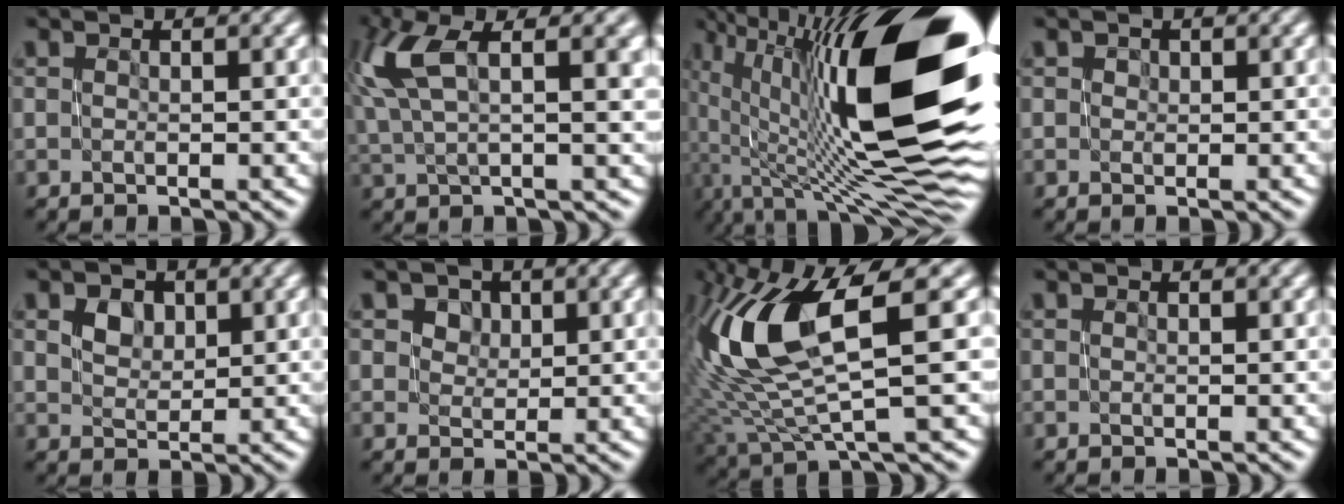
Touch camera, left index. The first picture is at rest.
{"total": 9.1, "force": [3.6, 3.0, 7.8], "torque": [-0.161, 0.020, 0.067]}
{"total": 18.2, "force": [3.1, 6.1, 16.8], "torque": [-0.266, 0.021, 0.049]}
{"total": 0.6, "force": [0.2, 0.6, 0.0], "torque": [0.003, 0.007, 0.002]}
{"total": 2.1, "force": [1.3, 1.5, 0.5], "torque": [-0.011, 0.005, 0.025]}
{"total": 2.2, "force": [1.4, 1.7, 0.4], "torque": [-0.002, 0.008, 0.015]}
{"total": 10.9, "force": [3.1, 3.2, 9.9], "torque": [-0.216, 0.003, 0.064]}
{"total": 0.0}